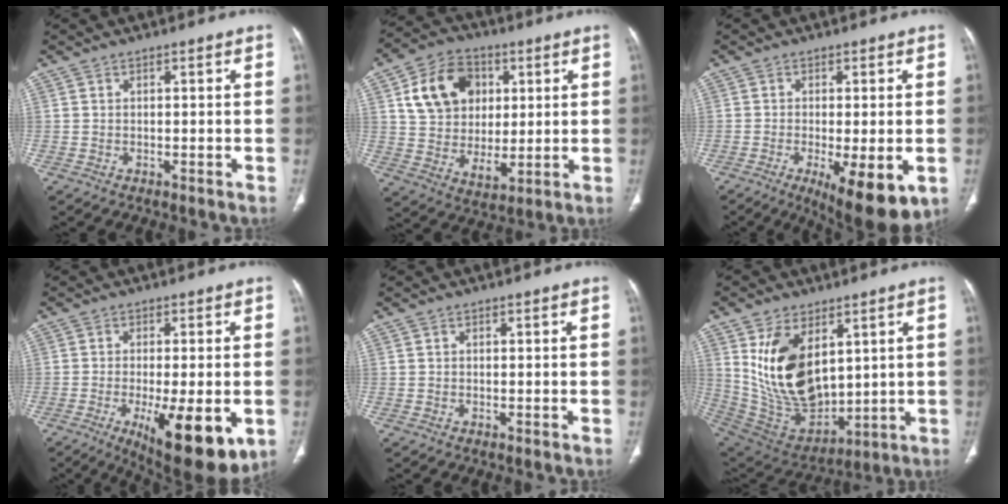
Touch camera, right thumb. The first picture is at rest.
{"total": 15.6, "force": [4.8, 11.8, 9.0], "torque": [-0.124, -0.010, 0.088]}
{"total": 12.0, "force": [-4.4, 3.7, 10.5], "torque": [-0.147, -0.016, -0.057]}
{"total": 15.5, "force": [-5.0, 5.0, 13.8], "torque": [-0.175, -0.018, -0.059]}
{"total": 0.0}
{"total": 18.8, "force": [5.4, 11.4, 14.0], "torque": [-0.229, -0.031, 0.132]}